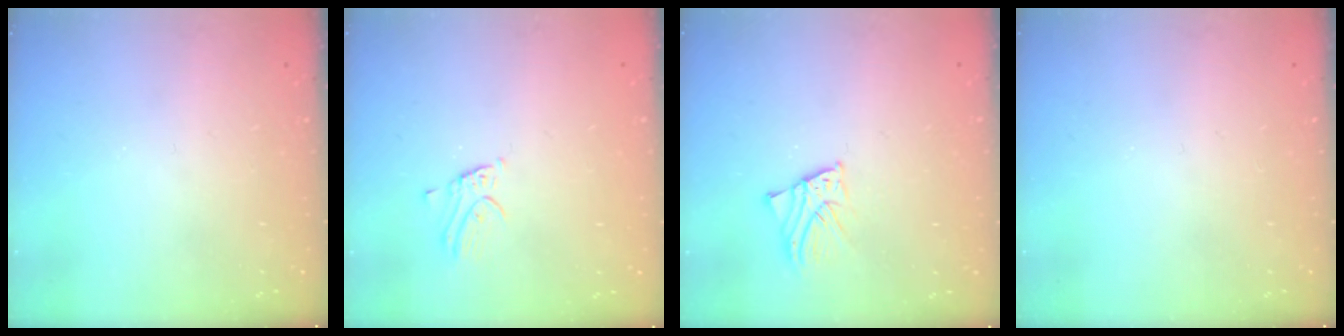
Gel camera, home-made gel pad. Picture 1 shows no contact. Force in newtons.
{"total": 2.2, "press": 2.2, "slide": 0.1}
{"total": 2.3, "press": 2.3, "slide": 0.1}
{"total": 0.0}